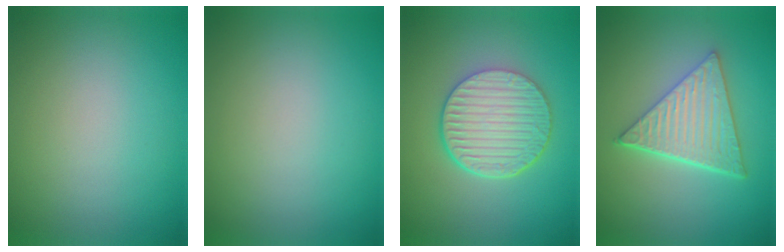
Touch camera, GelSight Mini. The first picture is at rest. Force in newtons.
{"total": 0.0}
{"total": 6.3, "press": 4.7, "slide": 4.3}
{"total": 6.1, "press": 4.6, "slide": 4.0}